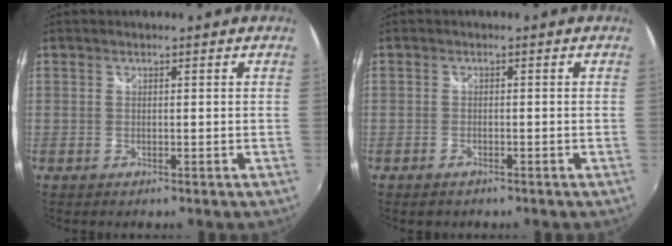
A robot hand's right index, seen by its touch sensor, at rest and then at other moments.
{"total": 1.6, "force": [-1.2, 0.9, 0.5], "torque": [-0.012, -0.002, -0.020]}